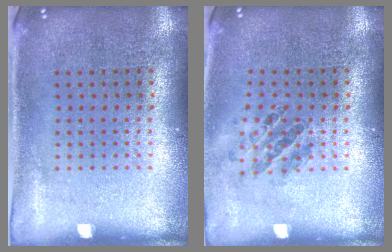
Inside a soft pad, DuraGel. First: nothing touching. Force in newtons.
{"total": 0.9, "press": 0.9, "slide": 0.3}